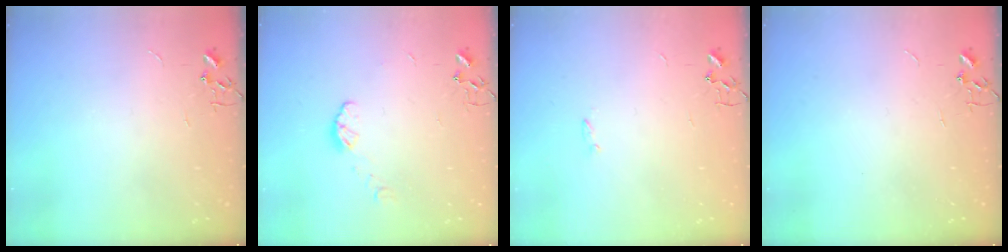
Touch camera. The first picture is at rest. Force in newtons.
{"total": 5.9, "press": 5.8, "slide": 0.9}
{"total": 1.2, "press": 1.1, "slide": 0.3}
{"total": 0.0}